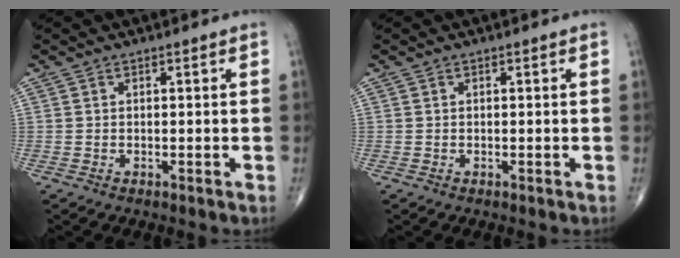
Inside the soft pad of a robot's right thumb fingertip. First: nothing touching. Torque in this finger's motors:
{"motor_torque": [0.12, 0.11, -0.06, -0.02, 0.02]}